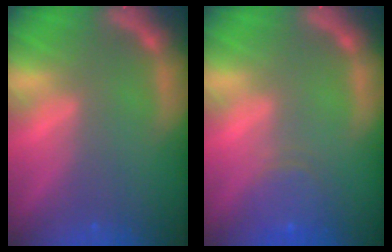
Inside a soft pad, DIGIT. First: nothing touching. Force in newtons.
{"total": 3.5}